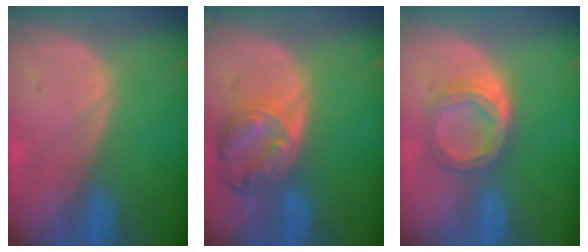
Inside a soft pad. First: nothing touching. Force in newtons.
{"total": 8.1, "press": 7.0, "slide": 4.1}
{"total": 5.6, "press": 5.0, "slide": 2.5}